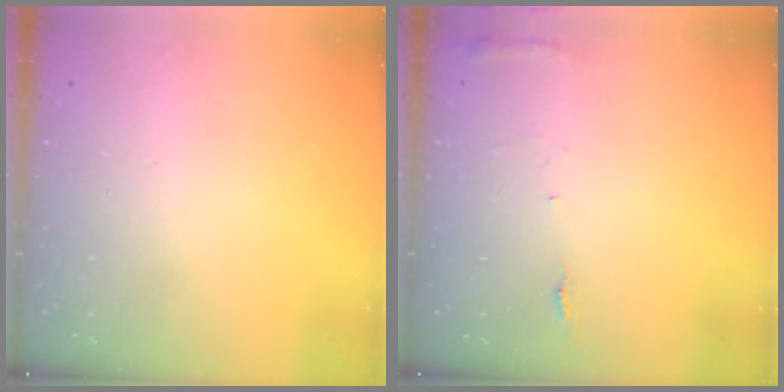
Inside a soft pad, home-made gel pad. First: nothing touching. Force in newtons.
{"total": 5.7, "press": 5.7, "slide": 0.6}